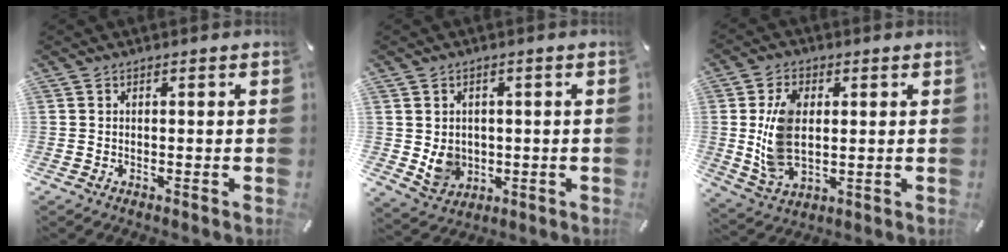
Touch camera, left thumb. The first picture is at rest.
{"total": 5.9, "force": [0.3, 5.6, 1.9], "torque": [-0.026, -0.004, 0.004]}
{"total": 10.8, "force": [1.3, 7.1, 8.1], "torque": [-0.185, -0.001, 0.022]}